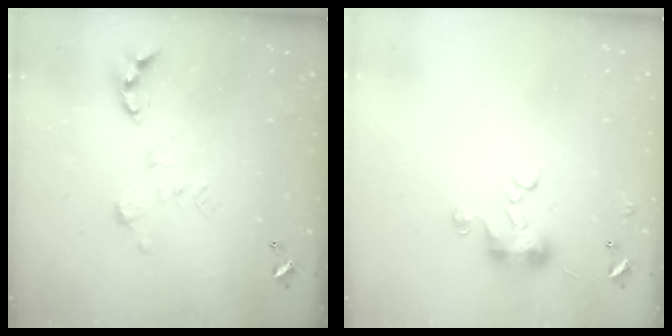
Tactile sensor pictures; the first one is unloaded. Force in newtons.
{"total": 7.4, "press": 7.4, "slide": 1.0}